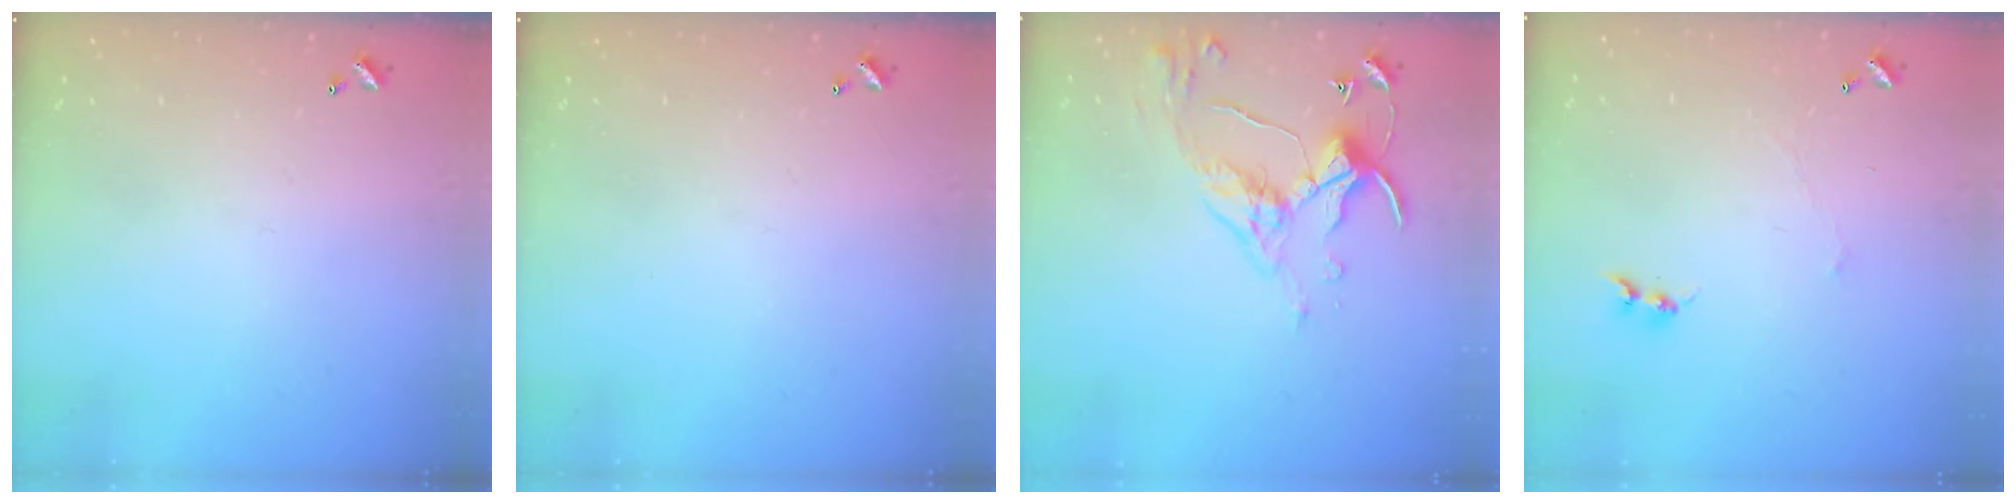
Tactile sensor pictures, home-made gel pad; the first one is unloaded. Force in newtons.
{"total": 0.0}
{"total": 5.7, "press": 5.7, "slide": 0.7}
{"total": 1.4, "press": 1.3, "slide": 0.4}